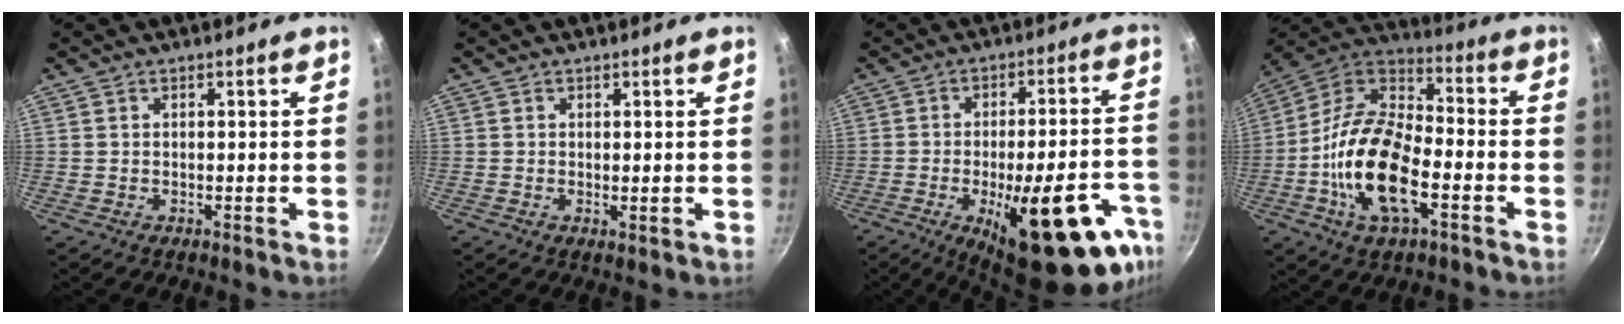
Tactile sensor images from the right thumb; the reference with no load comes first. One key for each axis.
{"total": 0.9, "fx": 0.2, "fy": 0.4, "fz": 0.8, "tx": -0.014, "ty": -0.006, "tz": 0.001}
{"total": 24.9, "fx": -11.2, "fy": 8.5, "fz": 20.5, "tx": -0.221, "ty": 0.035, "tz": -0.148}
{"total": 19.2, "fx": -5.7, "fy": 9.3, "fz": 15.8, "tx": -0.291, "ty": 0.037, "tz": -0.125}